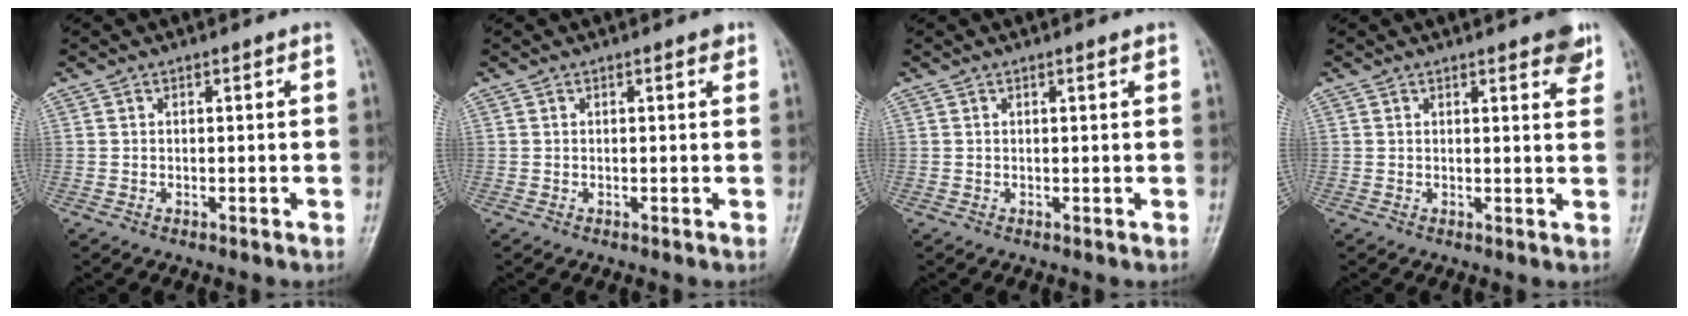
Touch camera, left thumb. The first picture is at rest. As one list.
[{"total": 1.1, "force": [0.7, 0.5, 0.7], "torque": [-0.005, -0.001, 0.006]}, {"total": 0.7, "force": [0.5, 0.1, 0.5], "torque": [-0.006, -0.002, 0.008]}, {"total": 4.9, "force": [3.3, 1.4, 3.4], "torque": [-0.024, -0.013, 0.036]}]